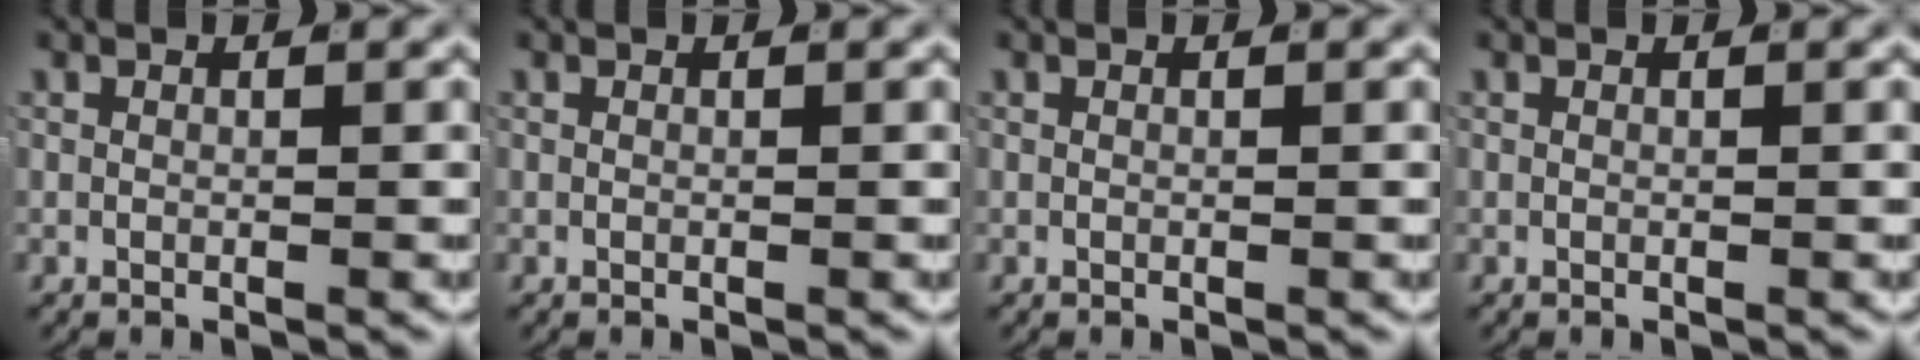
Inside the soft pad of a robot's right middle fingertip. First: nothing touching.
{"total": 0.0}
{"total": 0.0}
{"total": 0.0}